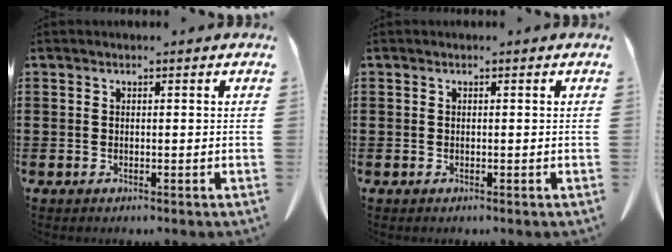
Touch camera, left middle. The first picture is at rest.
{"total": 0.0}